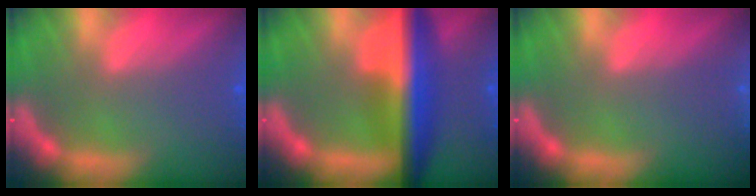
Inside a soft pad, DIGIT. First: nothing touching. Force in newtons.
{"total": 8.5}
{"total": 1.4}